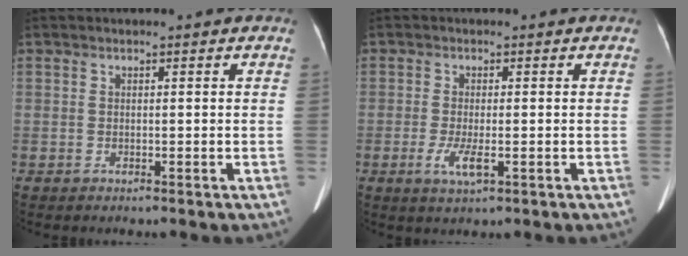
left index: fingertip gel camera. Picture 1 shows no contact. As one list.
[{"total": 3.3, "force": [-1.2, 0.8, 3.0], "torque": [-0.067, -0.010, -0.019]}]